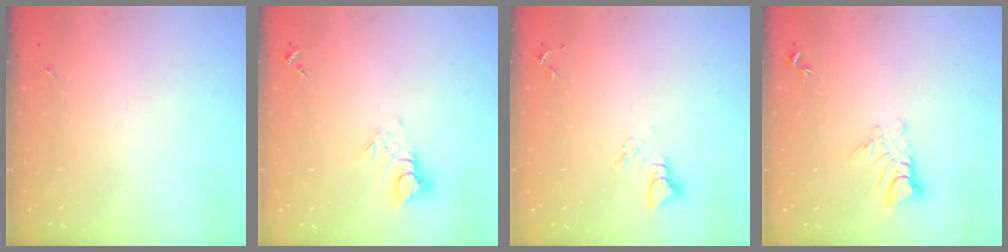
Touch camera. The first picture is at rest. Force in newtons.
{"total": 6.6, "press": 6.6, "slide": 0.5}
{"total": 3.4, "press": 3.4, "slide": 0.2}
{"total": 5.9, "press": 5.9, "slide": 0.5}